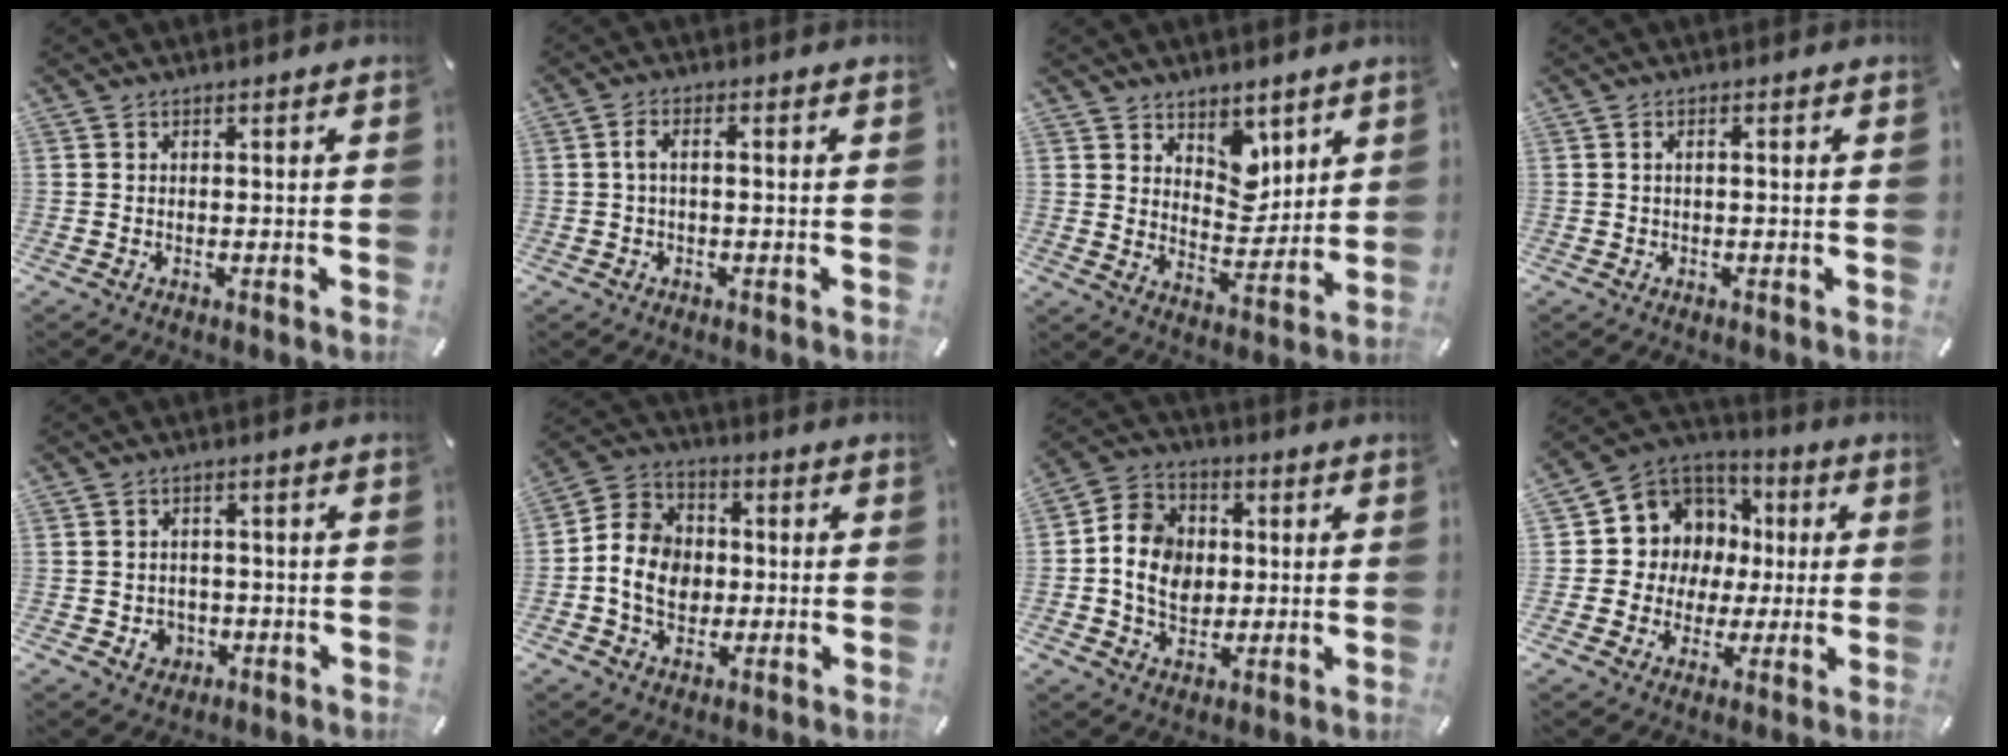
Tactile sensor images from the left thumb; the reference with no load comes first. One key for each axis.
{"total": 3.1, "fx": -0.2, "fy": 1.1, "fz": 2.9, "tx": -0.053, "ty": 0.007, "tz": -0.004}
{"total": 9.1, "fx": 5.7, "fy": 6.3, "fz": 3.2, "tx": -0.033, "ty": -0.041, "tz": 0.103}
{"total": 1.2, "fx": 0.0, "fy": 0.3, "fz": 1.2, "tx": -0.022, "ty": 0.000, "tz": -0.001}
{"total": 4.2, "fx": -1.0, "fy": 3.9, "fz": 1.4, "tx": -0.010, "ty": 0.000, "tz": -0.020}
{"total": 10.2, "fx": -1.4, "fy": 8.9, "fz": 4.8, "tx": -0.100, "ty": 0.023, "tz": -0.023}
{"total": 10.5, "fx": -0.2, "fy": 9.1, "fz": 5.3, "tx": -0.112, "ty": 0.018, "tz": 0.000}
{"total": 10.5, "fx": 1.3, "fy": 10.4, "fz": 1.2, "tx": -0.034, "ty": -0.022, "tz": 0.036}